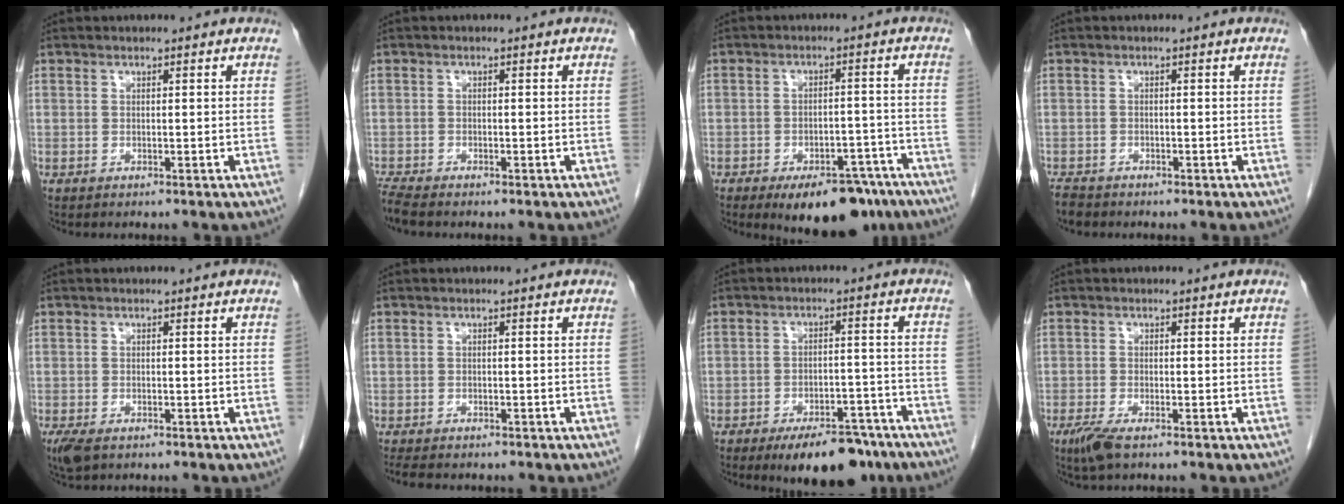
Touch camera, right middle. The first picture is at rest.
{"total": 2.6, "force": [-2.4, 0.3, 1.0], "torque": [-0.031, -0.013, -0.045]}
{"total": 12.3, "force": [-8.8, 5.6, 6.5], "torque": [-0.062, 0.015, -0.121]}
{"total": 2.4, "force": [-2.2, 0.9, 0.6], "torque": [-0.020, -0.007, -0.036]}
{"total": 3.5, "force": [-2.2, 1.6, 2.1], "torque": [-0.049, -0.011, -0.035]}
{"total": 5.1, "force": [-4.3, 1.5, 2.3], "torque": [-0.043, -0.013, -0.058]}
{"total": 10.8, "force": [-7.9, 4.3, 6.0], "torque": [-0.071, 0.004, -0.117]}
{"total": 3.3, "force": [-2.1, 0.7, 2.4], "torque": [-0.055, -0.009, -0.041]}